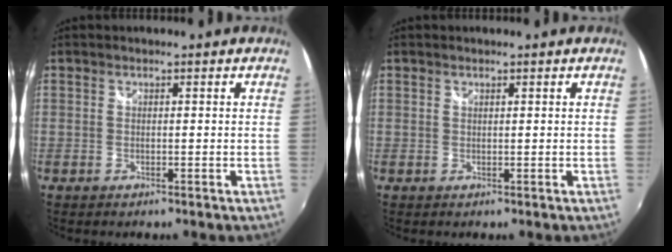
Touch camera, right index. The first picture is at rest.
{"total": 0.0}